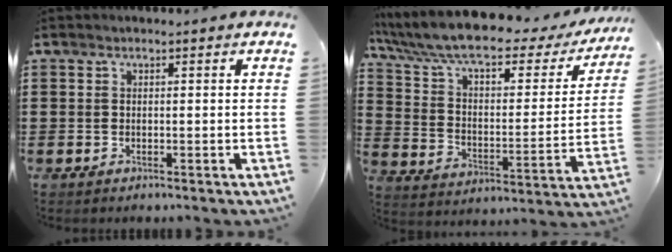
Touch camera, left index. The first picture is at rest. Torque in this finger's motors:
{"motor_torque": [1.83, -0.31, 1.05, 0.21]}